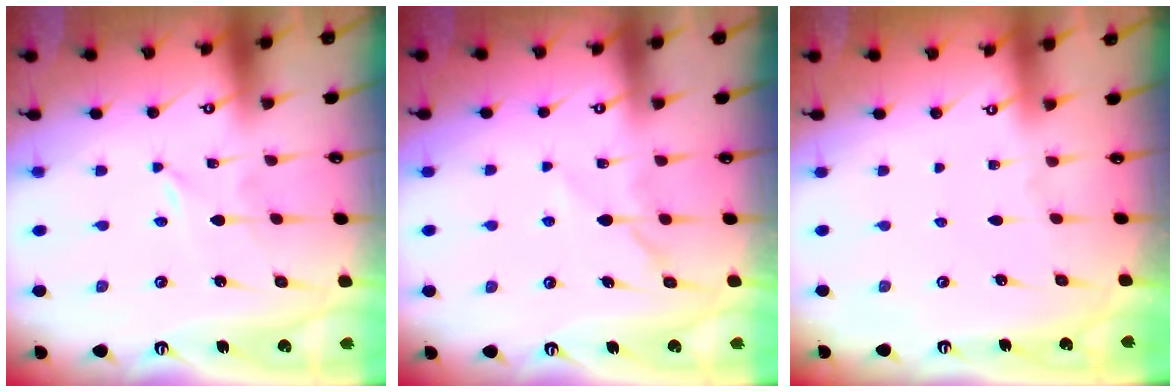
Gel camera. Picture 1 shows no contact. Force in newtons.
{"total": 5.0, "press": 5.0, "slide": 0.4}
{"total": 0.0}